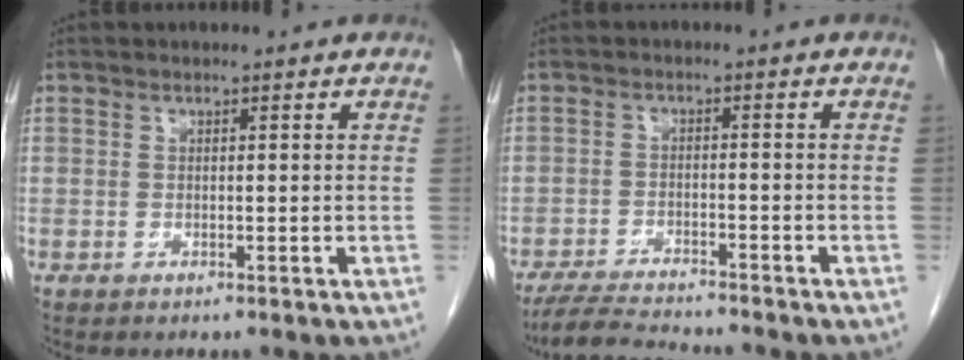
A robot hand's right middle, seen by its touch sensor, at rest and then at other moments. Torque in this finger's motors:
{"motor_torque": [0.62, -0.60, 0.02, 0.02]}